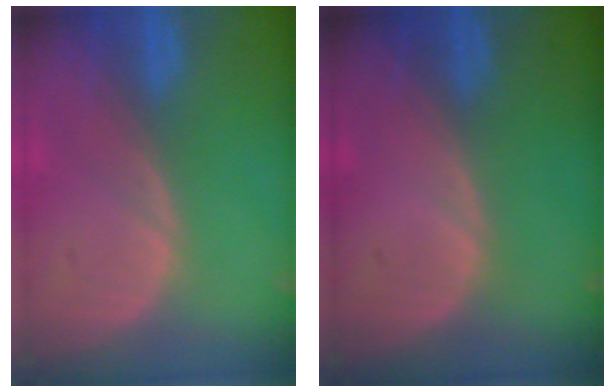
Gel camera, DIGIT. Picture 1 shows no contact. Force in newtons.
{"total": 0.0}